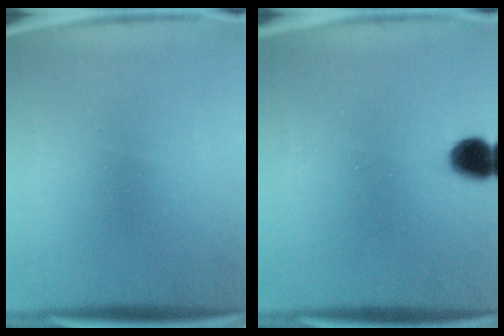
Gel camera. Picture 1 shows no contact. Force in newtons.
{"total": 5.5}